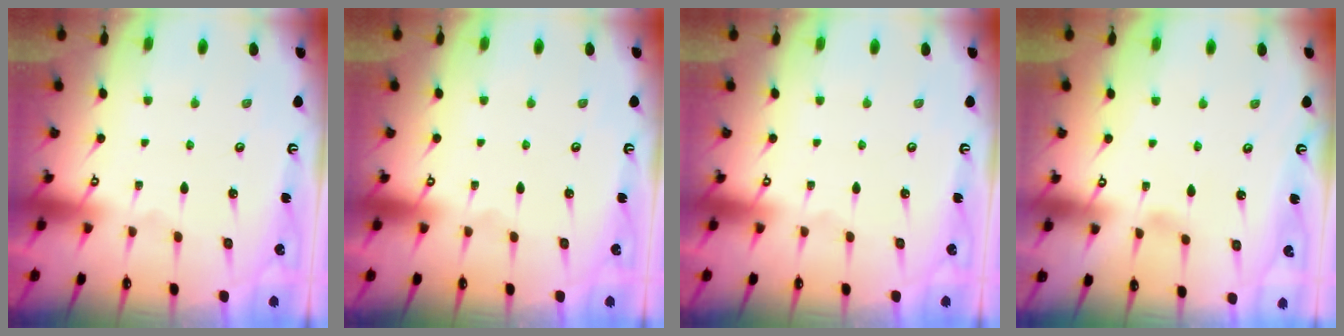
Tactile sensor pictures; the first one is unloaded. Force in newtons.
{"total": 0.0}
{"total": 0.0}
{"total": 3.2, "press": 3.2, "slide": 0.3}